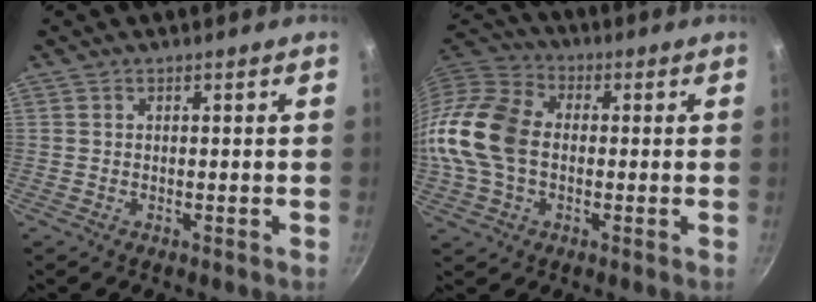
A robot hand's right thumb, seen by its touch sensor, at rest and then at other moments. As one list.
[{"total": 15.5, "force": [-0.9, 11.1, 10.7], "torque": [-0.198, 0.029, -0.033]}]